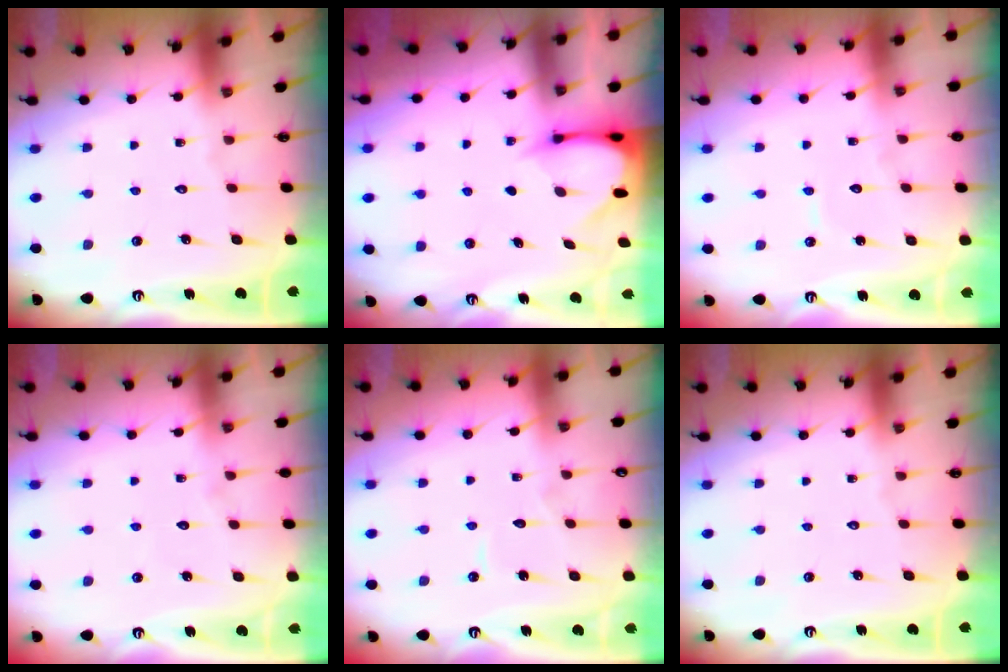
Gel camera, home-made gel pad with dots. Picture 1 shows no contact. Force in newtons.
{"total": 3.3, "press": 3.3, "slide": 0.3}
{"total": 4.7, "press": 4.6, "slide": 0.5}
{"total": 4.1, "press": 4.1, "slide": 0.5}
{"total": 2.9, "press": 2.9, "slide": 0.2}
{"total": 0.0}